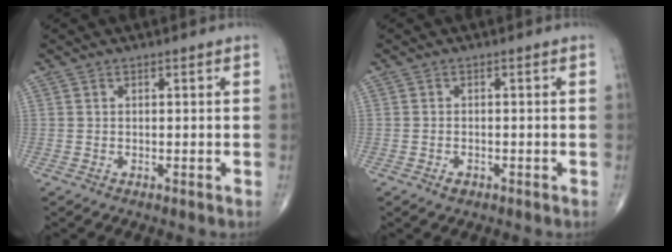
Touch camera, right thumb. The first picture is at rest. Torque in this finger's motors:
{"motor_torque": [-0.18, 0.03, -0.09, -0.07, 0.02]}